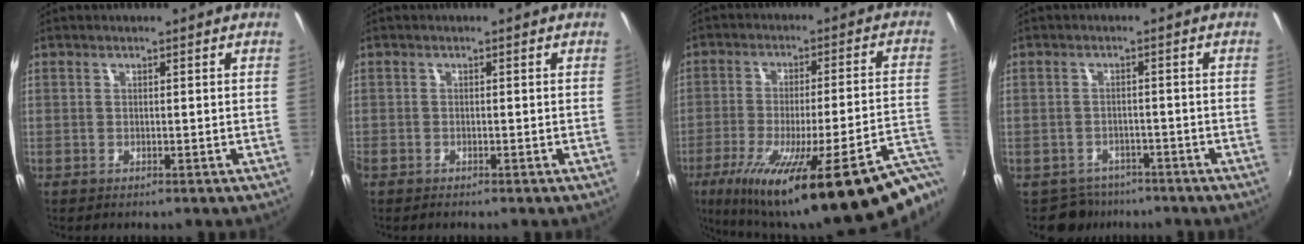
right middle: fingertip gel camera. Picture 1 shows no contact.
{"total": 1.2, "force": [-1.0, 0.6, 0.3], "torque": [-0.011, -0.004, -0.021]}
{"total": 29.5, "force": [-19.1, 3.7, 22.2], "torque": [-0.324, -0.069, -0.273]}
{"total": 4.8, "force": [-3.9, 2.8, -0.1], "torque": [-0.011, 0.003, -0.060]}